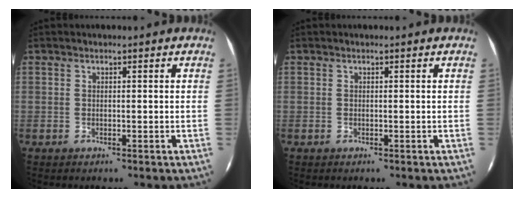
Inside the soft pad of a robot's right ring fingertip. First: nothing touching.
{"total": 0.0}